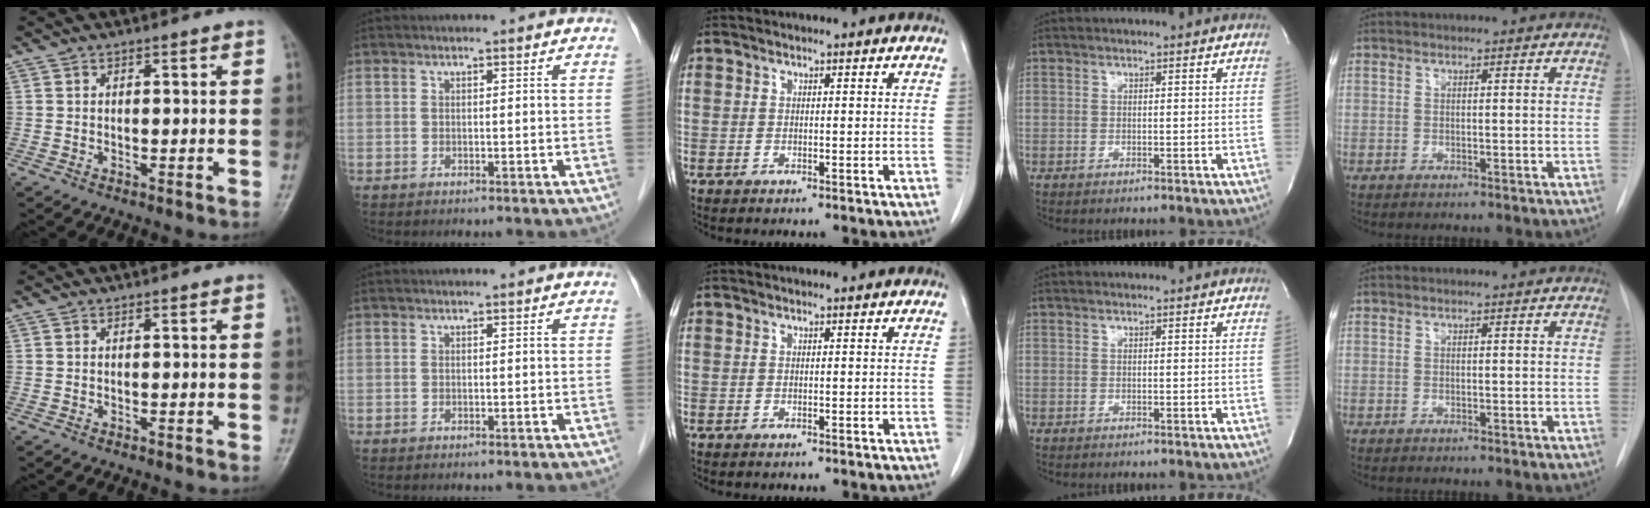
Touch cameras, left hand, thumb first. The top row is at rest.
{}